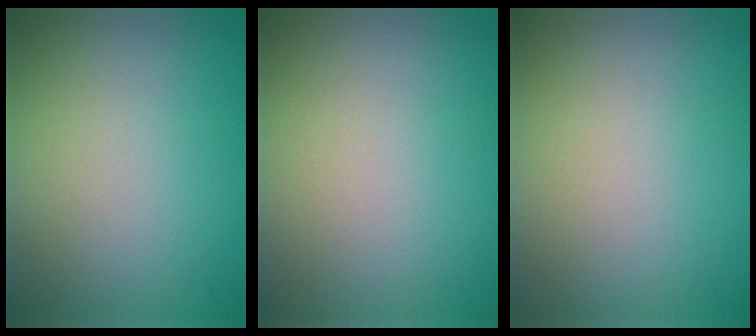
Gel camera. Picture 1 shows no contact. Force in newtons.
{"total": 0.0}
{"total": 0.0}